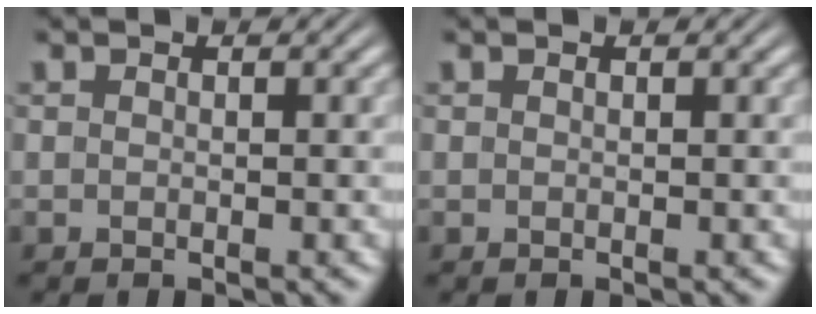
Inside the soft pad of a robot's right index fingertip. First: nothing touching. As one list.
[{"total": 0.0}]